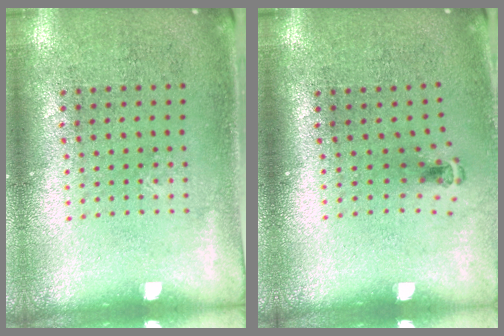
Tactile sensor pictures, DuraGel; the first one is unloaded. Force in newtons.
{"total": 0.5, "press": 0.3, "slide": 0.4}